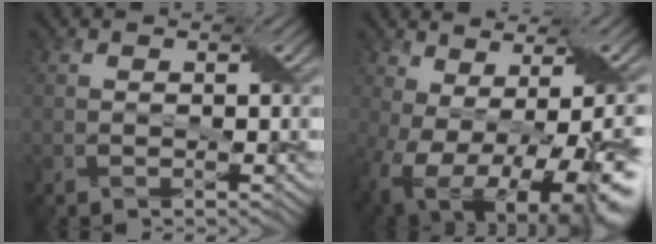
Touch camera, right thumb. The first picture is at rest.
{"total": 15.8, "force": [-4.6, 7.4, 13.1], "torque": [-0.211, -0.045, -0.030]}